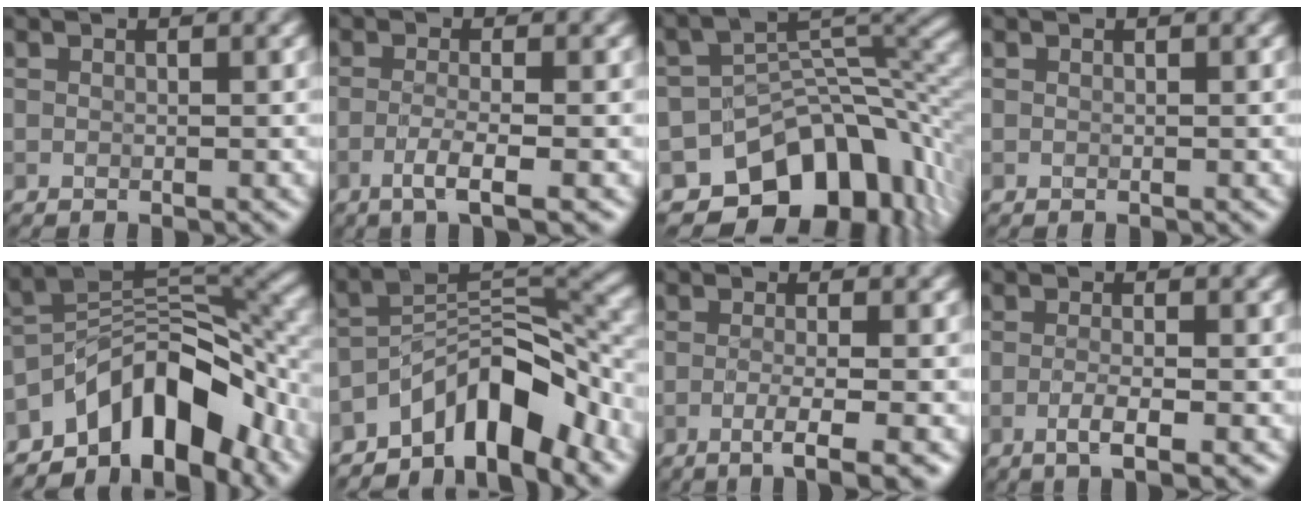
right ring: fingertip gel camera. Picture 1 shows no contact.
{"total": 3.1, "force": [-1.4, 0.4, 2.7], "torque": [-0.049, 0.004, -0.037]}
{"total": 11.7, "force": [-6.9, 7.4, 6.0], "torque": [-0.086, -0.008, -0.109]}
{"total": 0.0}
{"total": 10.7, "force": [-6.4, 5.1, 7.0], "torque": [-0.091, 0.016, -0.124]}
{"total": 8.0, "force": [-5.6, 2.5, 5.1], "torque": [-0.065, 0.010, -0.108]}
{"total": 3.6, "force": [-1.6, 0.6, 3.2], "torque": [-0.051, 0.000, -0.037]}
{"total": 2.8, "force": [-1.1, 0.6, 2.5], "torque": [-0.043, 0.003, -0.026]}